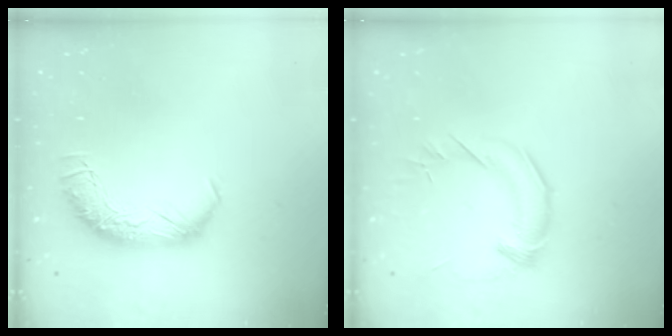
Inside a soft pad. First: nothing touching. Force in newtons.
{"total": 1.2, "press": 0.3, "slide": 1.1}